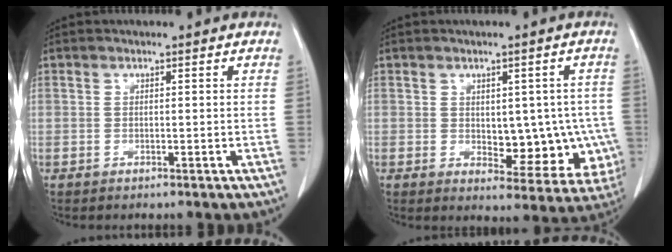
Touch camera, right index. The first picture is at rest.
{"total": 9.9, "force": [-1.0, 5.5, 8.1], "torque": [-0.084, 0.007, 0.007]}